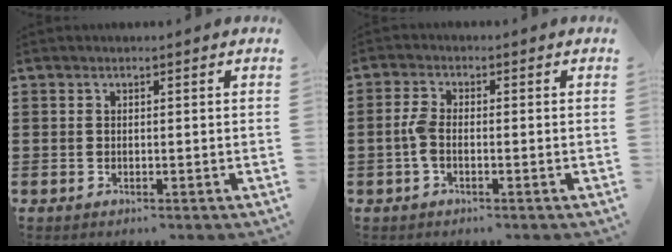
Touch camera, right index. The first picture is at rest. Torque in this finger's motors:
{"motor_torque": [1.19, -0.20, 0.40, 0.11]}